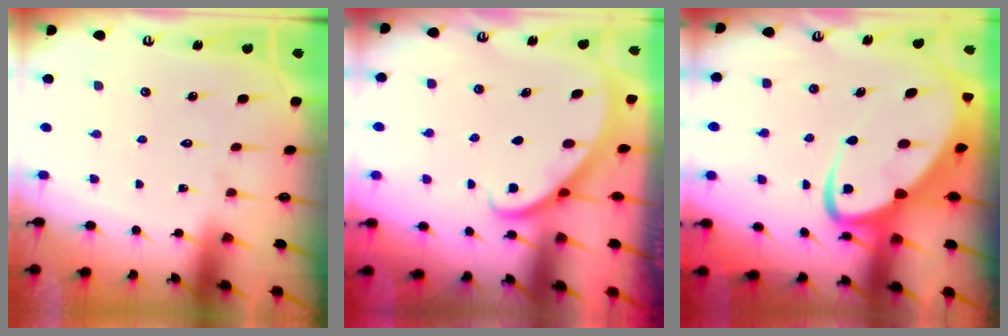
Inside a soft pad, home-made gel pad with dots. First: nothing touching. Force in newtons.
{"total": 2.3, "press": 2.3, "slide": 0.2}
{"total": 8.6, "press": 8.5, "slide": 0.9}